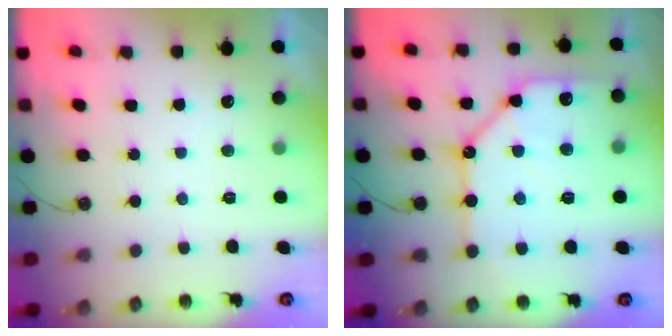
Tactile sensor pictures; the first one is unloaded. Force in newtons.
{"total": 15.7, "press": 15.6, "slide": 1.7}